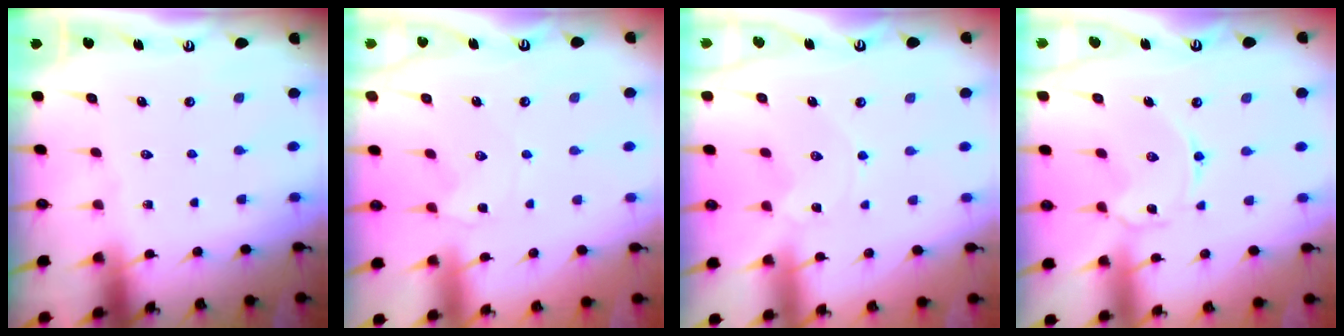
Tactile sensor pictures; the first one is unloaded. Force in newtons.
{"total": 1.8, "press": 1.8, "slide": 0.3}
{"total": 0.0}
{"total": 2.6, "press": 2.5, "slide": 0.3}